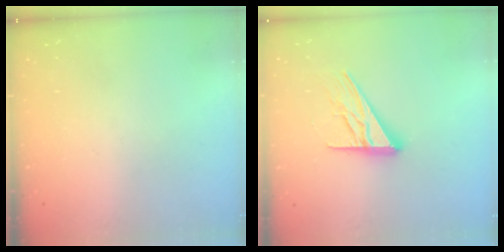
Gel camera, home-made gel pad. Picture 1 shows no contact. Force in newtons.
{"total": 13.9, "press": 13.8, "slide": 1.3}